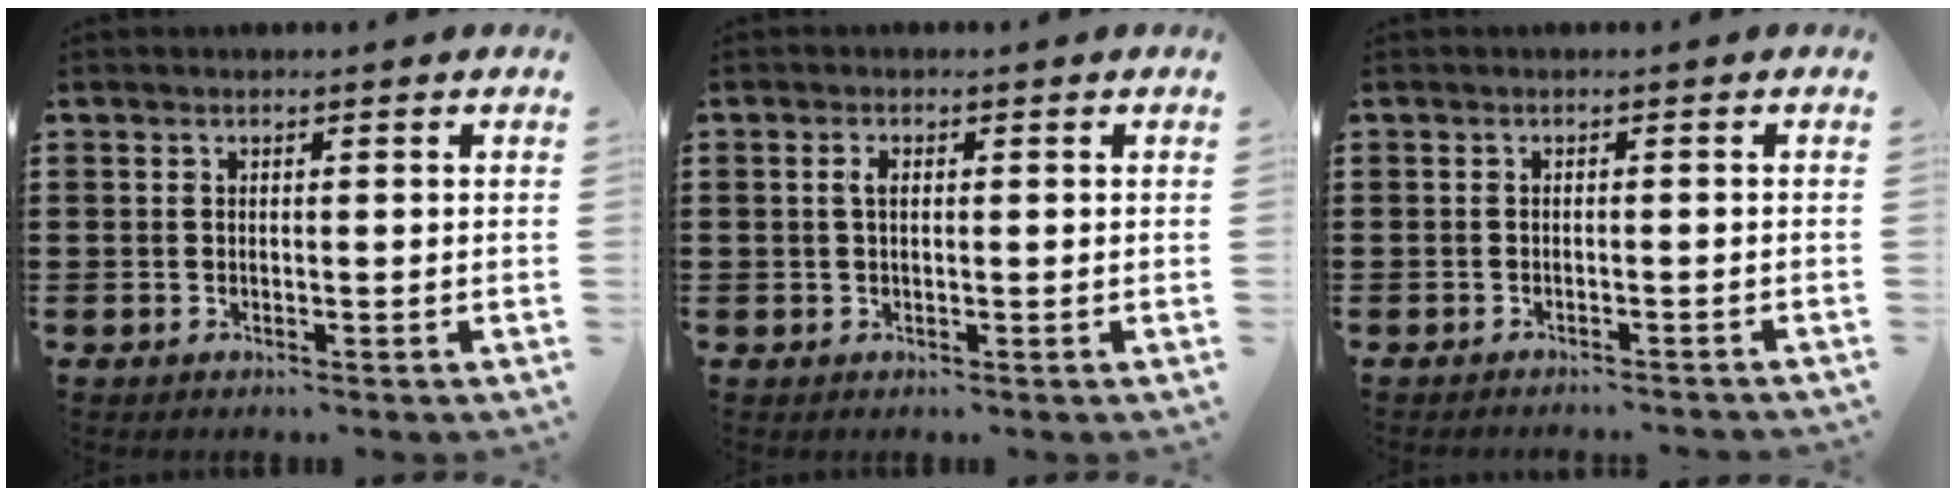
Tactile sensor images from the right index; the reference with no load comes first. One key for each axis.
{"total": 1.5, "fx": 0.3, "fy": 0.7, "fz": 1.3, "tx": -0.028, "ty": 0.006, "tz": 0.003}
{"total": 0.8, "fx": -0.8, "fy": 0.0, "fz": 0.0, "tx": -0.004, "ty": 0.002, "tz": -0.017}